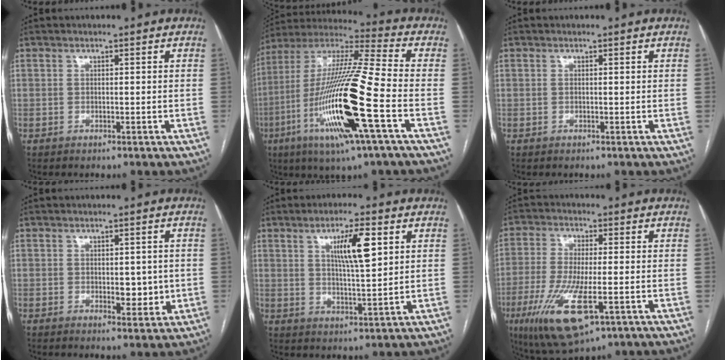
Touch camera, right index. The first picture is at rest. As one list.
[{"total": 22.3, "force": [-7.0, 0.7, 21.2], "torque": [-0.442, -0.028, -0.135]}, {"total": 0.0}, {"total": 3.9, "force": [-0.3, 1.9, 3.3], "torque": [-0.040, -0.003, 0.004]}, {"total": 7.9, "force": [3.0, 1.1, 7.2], "torque": [-0.126, 0.001, 0.052]}, {"total": 13.0, "force": [-5.0, 3.1, 11.6], "torque": [-0.237, -0.033, -0.078]}]